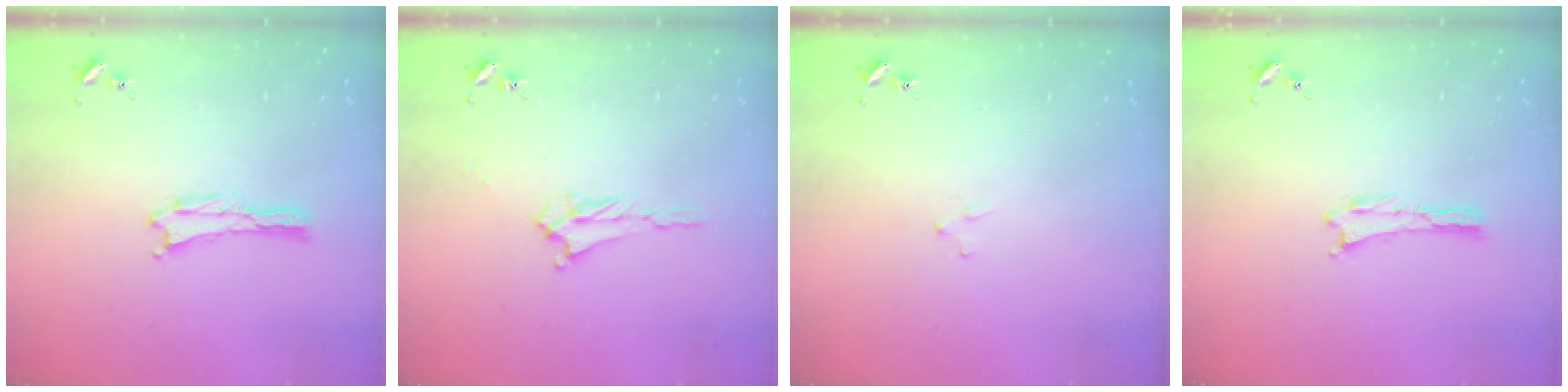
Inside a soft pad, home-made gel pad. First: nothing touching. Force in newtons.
{"total": 2.4, "press": 2.4, "slide": 0.4}
{"total": 1.9, "press": 1.9, "slide": 0.1}
{"total": 0.0}